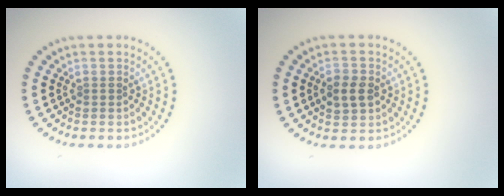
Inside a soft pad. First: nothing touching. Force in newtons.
{"total": 2.6, "press": 2.6, "slide": 0.0}